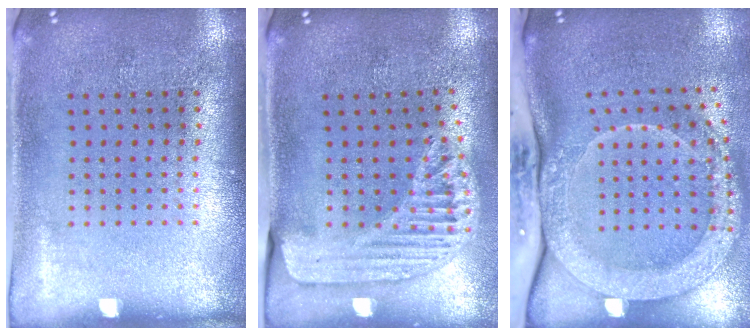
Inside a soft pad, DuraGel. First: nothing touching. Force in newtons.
{"total": 1.5, "press": 1.5, "slide": 0.3}
{"total": 3.0, "press": 2.3, "slide": 1.9}